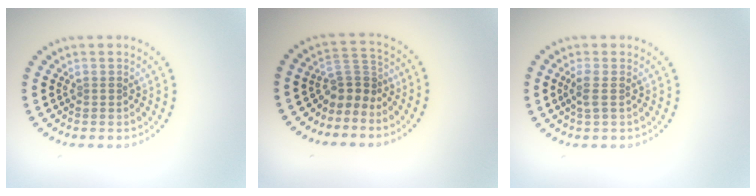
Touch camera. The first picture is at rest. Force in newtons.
{"total": 2.8, "press": 1.8, "slide": 2.1}
{"total": 1.3, "press": 1.1, "slide": 0.7}